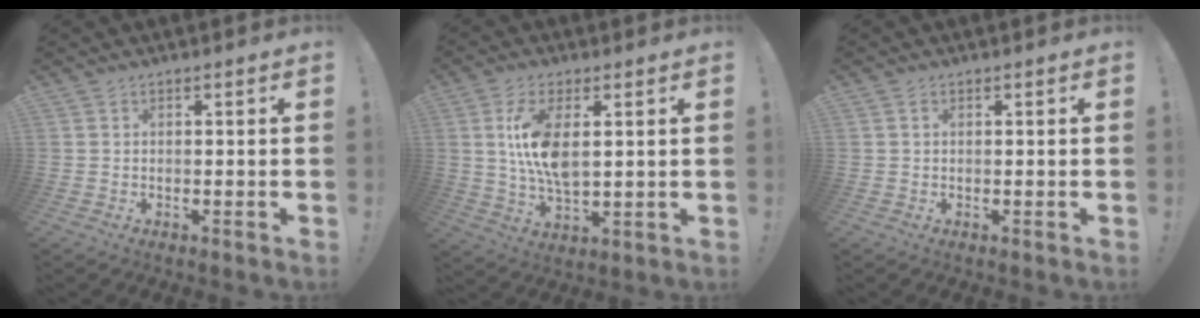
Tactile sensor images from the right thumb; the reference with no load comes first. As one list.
[{"total": 11.7, "force": [2.6, 5.4, 10.0], "torque": [-0.188, -0.022, 0.039]}, {"total": 0.7, "force": [0.2, 0.5, 0.4], "torque": [-0.009, 0.003, 0.005]}]